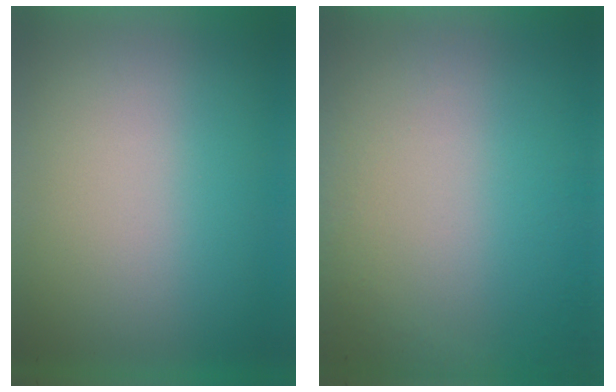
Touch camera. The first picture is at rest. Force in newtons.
{"total": 4.8}